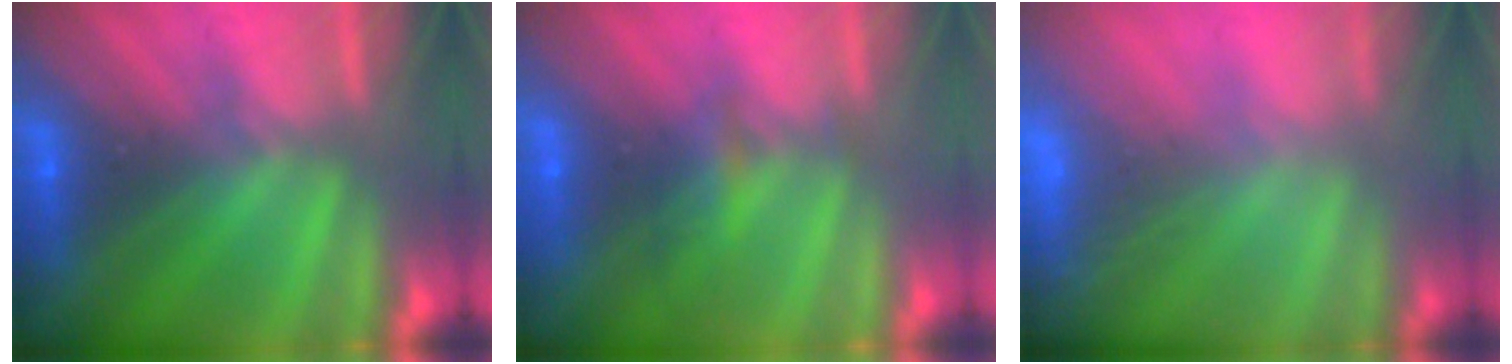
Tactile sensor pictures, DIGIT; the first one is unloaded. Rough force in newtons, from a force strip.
{"total": 2.2}
{"total": 7.0}